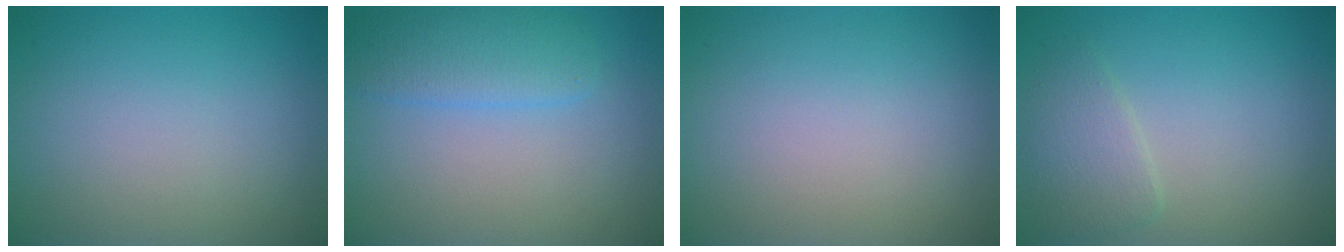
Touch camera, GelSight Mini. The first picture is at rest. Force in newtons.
{"total": 3.2, "press": 3.2, "slide": 0.1}
{"total": 0.0}
{"total": 2.4, "press": 2.4, "slide": 0.0}